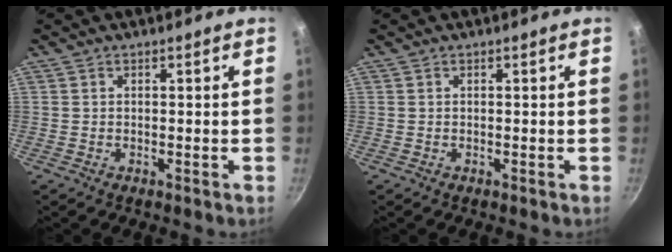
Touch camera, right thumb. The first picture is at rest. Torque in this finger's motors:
{"motor_torque": [-0.07, -0.21, 0.24, -0.08, 0.00]}